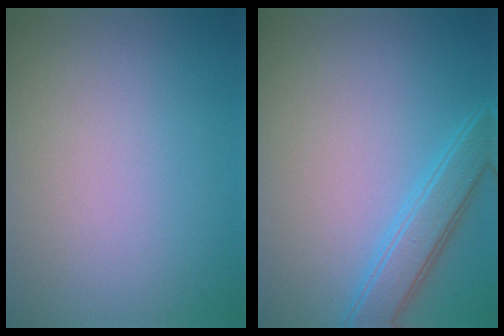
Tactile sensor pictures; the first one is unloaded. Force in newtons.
{"total": 3.3, "press": 3.3, "slide": 0.1}